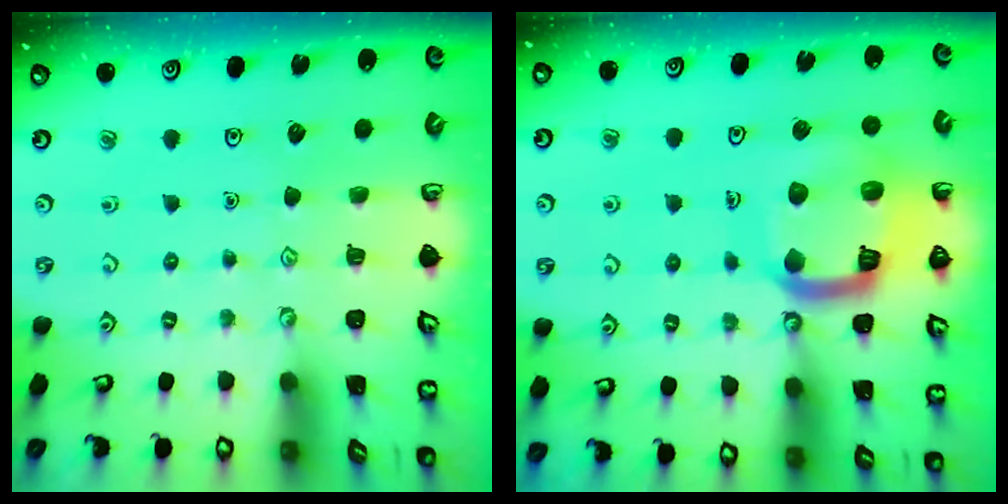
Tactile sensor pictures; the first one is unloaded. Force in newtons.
{"total": 17.3, "press": 17.2, "slide": 1.9}